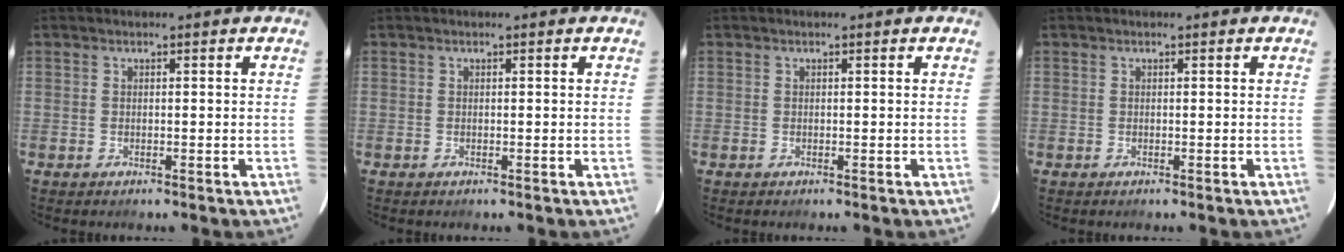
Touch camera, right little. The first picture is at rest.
{"total": 0.0}
{"total": 0.0}
{"total": 0.0}